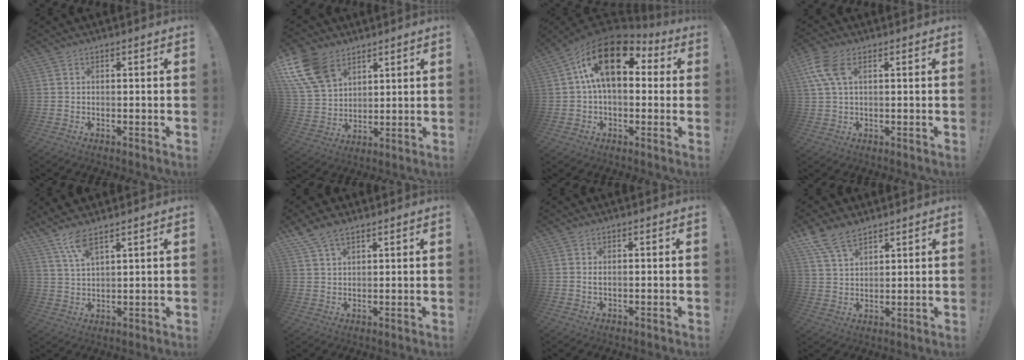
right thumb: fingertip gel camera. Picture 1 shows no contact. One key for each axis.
{"total": 14.7, "fx": 8.5, "fy": 9.4, "fz": 7.5, "tx": -0.152, "ty": -0.044, "tz": 0.165}
{"total": 18.5, "fx": 6.1, "fy": 9.9, "fz": 14.4, "tx": -0.237, "ty": -0.016, "tz": 0.106}
{"total": 7.5, "fx": 2.6, "fy": 3.6, "fz": 6.0, "tx": -0.132, "ty": 0.004, "tz": 0.053}
{"total": 6.7, "fx": 5.2, "fy": 1.4, "fz": 4.0, "tx": -0.090, "ty": -0.022, "tz": 0.096}
{"total": 6.5, "fx": 4.8, "fy": 2.8, "fz": 3.4, "tx": -0.073, "ty": -0.016, "tz": 0.096}
{"total": 0.8, "fx": 0.2, "fy": 0.3, "fz": 0.7, "tx": -0.008, "ty": -0.002, "tz": 0.002}
{"total": 9.0, "fx": 6.9, "fy": 4.3, "fz": 3.7, "tx": -0.077, "ty": -0.033, "tz": 0.138}